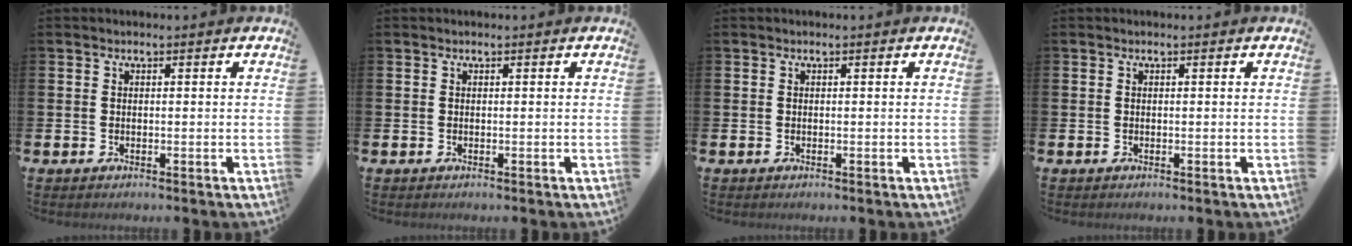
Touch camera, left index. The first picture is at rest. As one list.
[{"total": 0.0}, {"total": 0.0}, {"total": 0.0}]